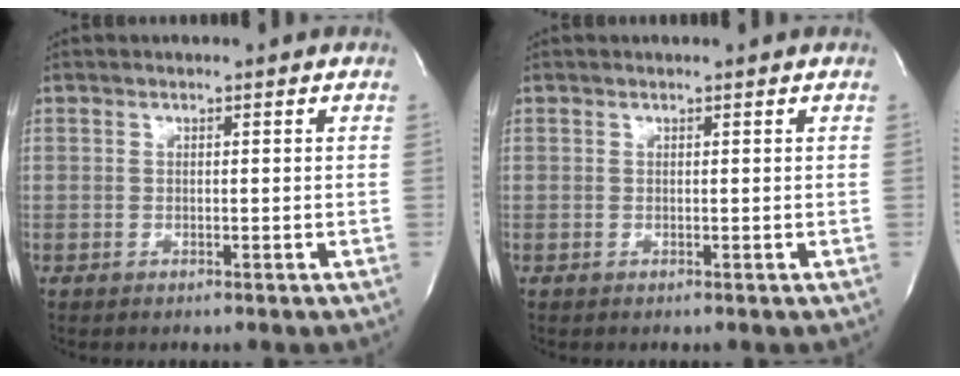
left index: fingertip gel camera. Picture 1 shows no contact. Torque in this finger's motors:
{"motor_torque": [0.09, -0.03, -0.03, 0.01]}